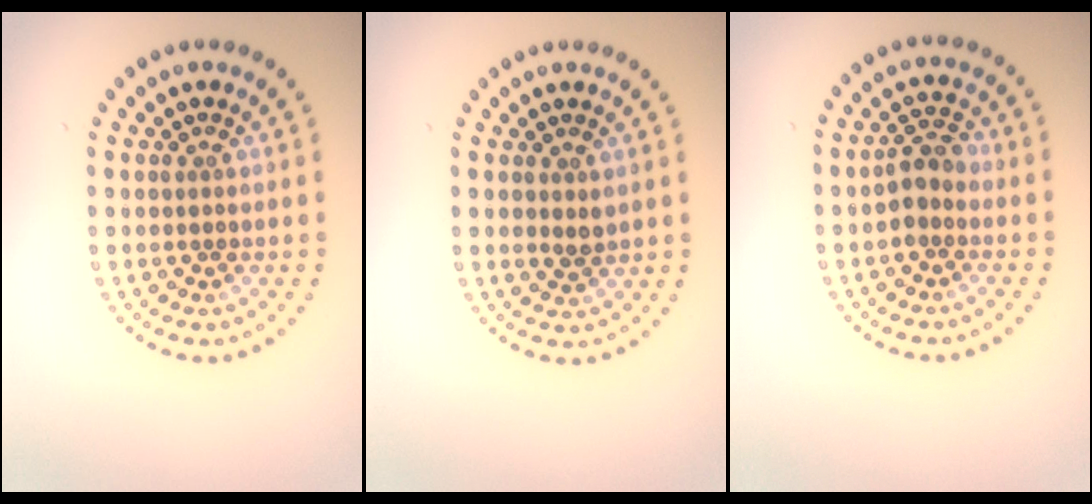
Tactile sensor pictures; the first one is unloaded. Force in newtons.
{"total": 0.8, "press": 0.8, "slide": 0.3}
{"total": 2.3, "press": 2.1, "slide": 0.9}